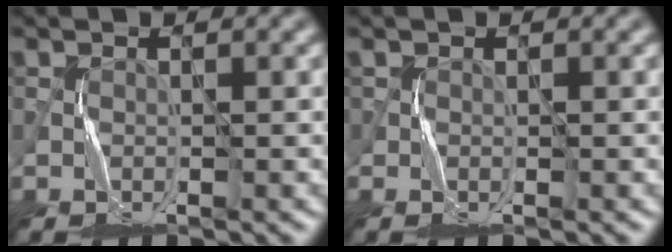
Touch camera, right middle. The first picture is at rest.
{"total": 0.8, "force": [0.0, 0.5, 0.6], "torque": [-0.011, 0.001, 0.000]}